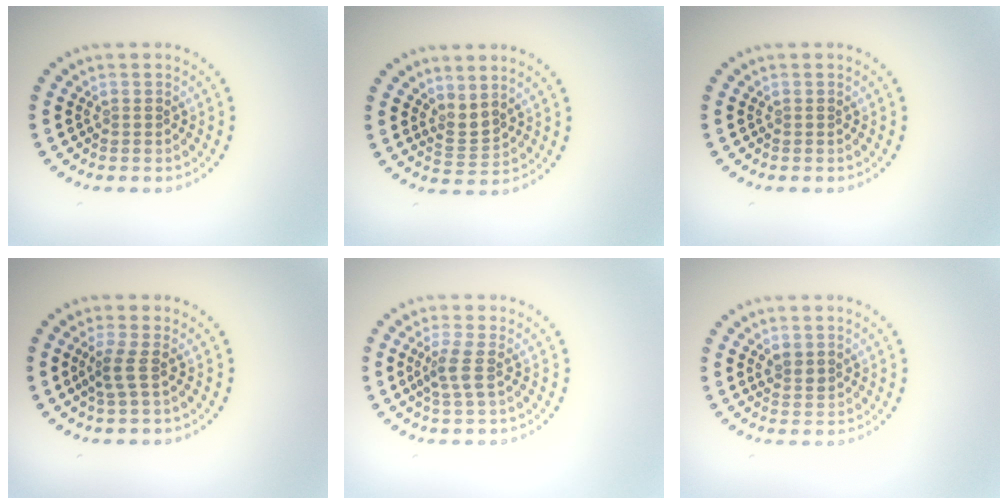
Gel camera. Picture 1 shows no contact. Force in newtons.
{"total": 1.8, "press": 1.2, "slide": 1.3}
{"total": 0.0}
{"total": 1.7, "press": 1.2, "slide": 1.3}
{"total": 2.0, "press": 1.5, "slide": 1.4}
{"total": 1.4, "press": 1.3, "slide": 0.5}